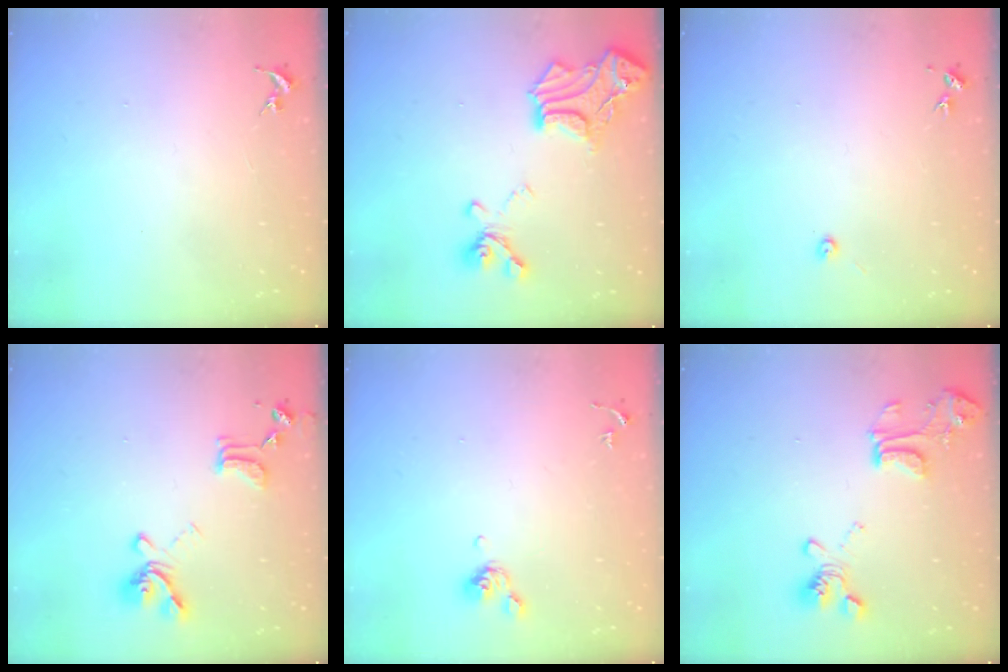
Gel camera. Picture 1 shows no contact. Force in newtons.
{"total": 18.5, "press": 18.4, "slide": 1.5}
{"total": 2.0, "press": 2.0, "slide": 0.3}
{"total": 16.4, "press": 16.3, "slide": 1.6}
{"total": 6.6, "press": 6.4, "slide": 1.5}
{"total": 16.0, "press": 15.9, "slide": 1.4}